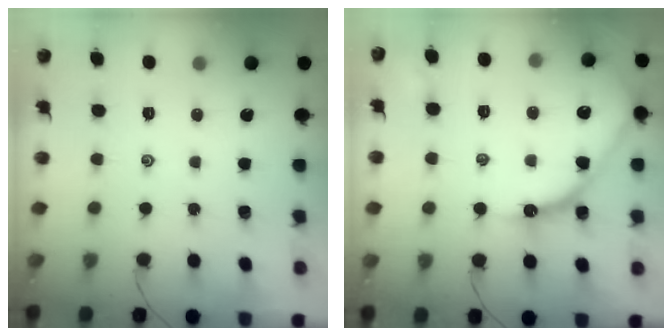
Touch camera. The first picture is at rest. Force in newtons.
{"total": 13.4, "press": 13.3, "slide": 1.1}